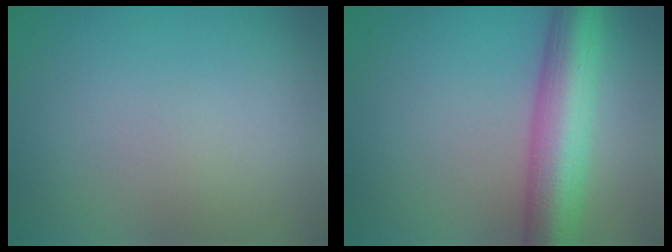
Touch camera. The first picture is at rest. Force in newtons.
{"total": 8.7, "press": 8.7, "slide": 0.2}